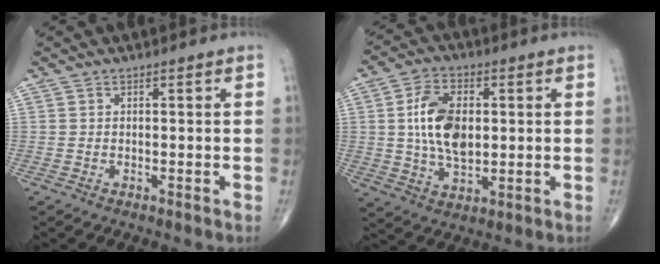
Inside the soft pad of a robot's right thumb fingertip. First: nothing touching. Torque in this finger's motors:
{"motor_torque": [1.36, 1.44, 1.36, 0.40, 0.10]}